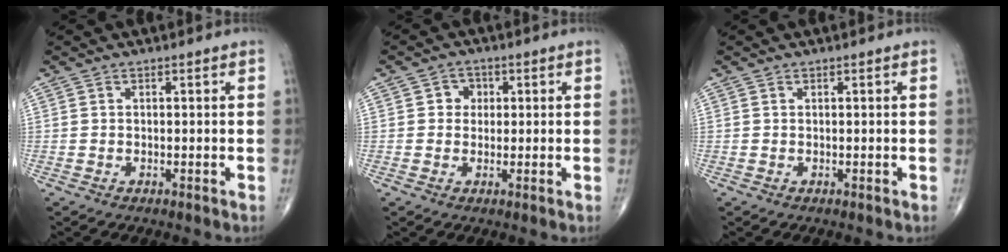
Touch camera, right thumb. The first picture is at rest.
{"total": 3.1, "force": [0.5, 2.8, 1.1], "torque": [0.006, 0.005, 0.001]}
{"total": 0.0}